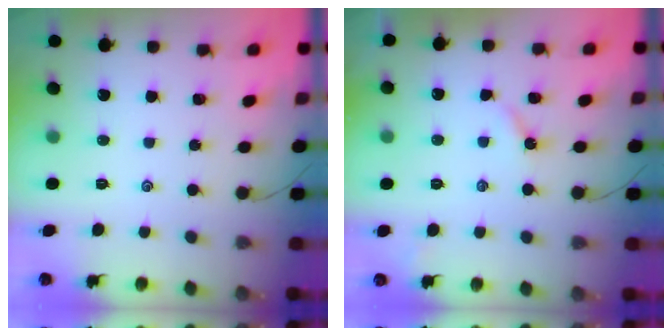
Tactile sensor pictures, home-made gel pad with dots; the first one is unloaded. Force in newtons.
{"total": 3.0, "press": 3.0, "slide": 0.3}